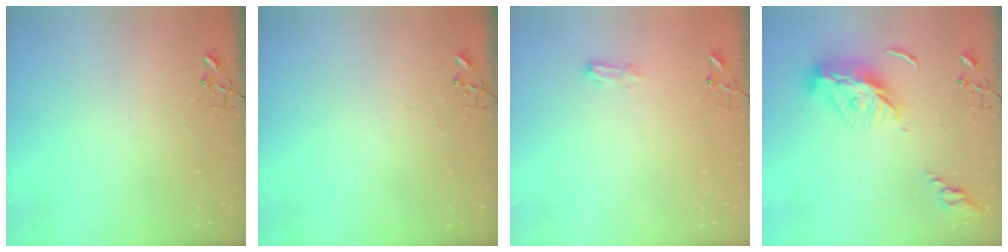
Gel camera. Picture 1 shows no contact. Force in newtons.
{"total": 0.0}
{"total": 7.7, "press": 7.6, "slide": 0.9}
{"total": 13.4, "press": 13.4, "slide": 1.2}